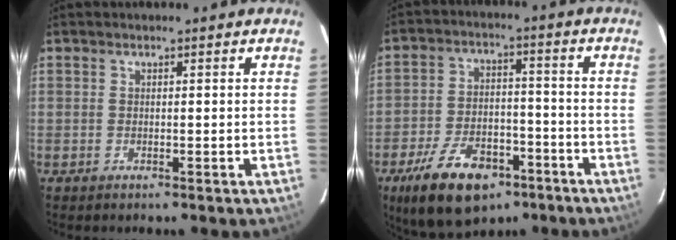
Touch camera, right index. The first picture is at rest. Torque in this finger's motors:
{"motor_torque": [1.06, -1.08, 0.36, 0.02]}